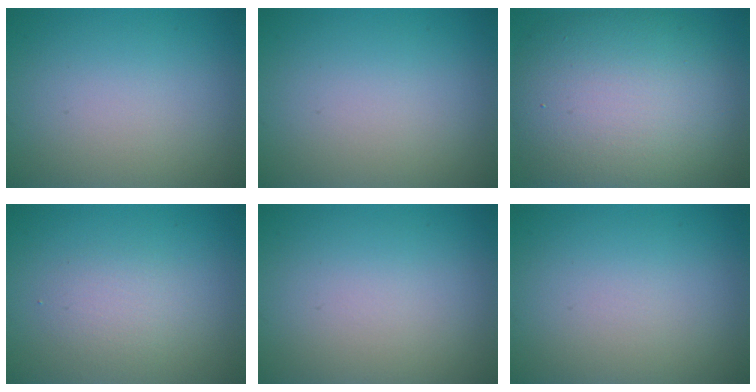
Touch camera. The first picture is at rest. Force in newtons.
{"total": 0.0}
{"total": 12.4, "press": 12.4, "slide": 0.6}
{"total": 1.8, "press": 1.8, "slide": 0.0}
{"total": 0.0}
{"total": 0.0}